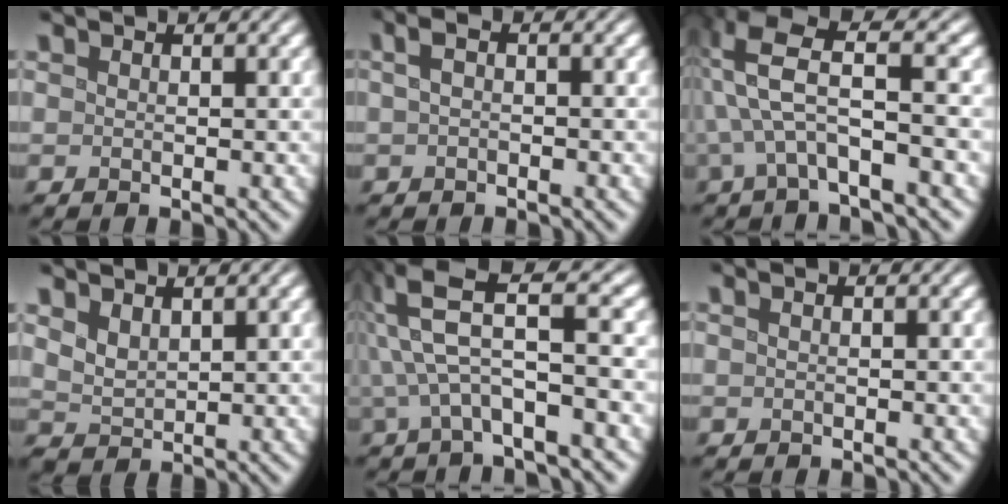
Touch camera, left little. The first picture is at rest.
{"total": 1.5, "force": [0.1, 0.5, 1.4], "torque": [-0.032, 0.005, -0.003]}
{"total": 6.0, "force": [-0.4, 1.2, 5.8], "torque": [-0.119, 0.012, -0.014]}
{"total": 2.2, "force": [1.4, 1.1, 1.1], "torque": [-0.028, -0.003, 0.035]}
{"total": 5.6, "force": [0.3, 1.1, 5.5], "torque": [-0.110, 0.010, 0.001]}
{"total": 0.9, "force": [0.1, 0.3, 0.8], "torque": [-0.013, -0.001, -0.005]}